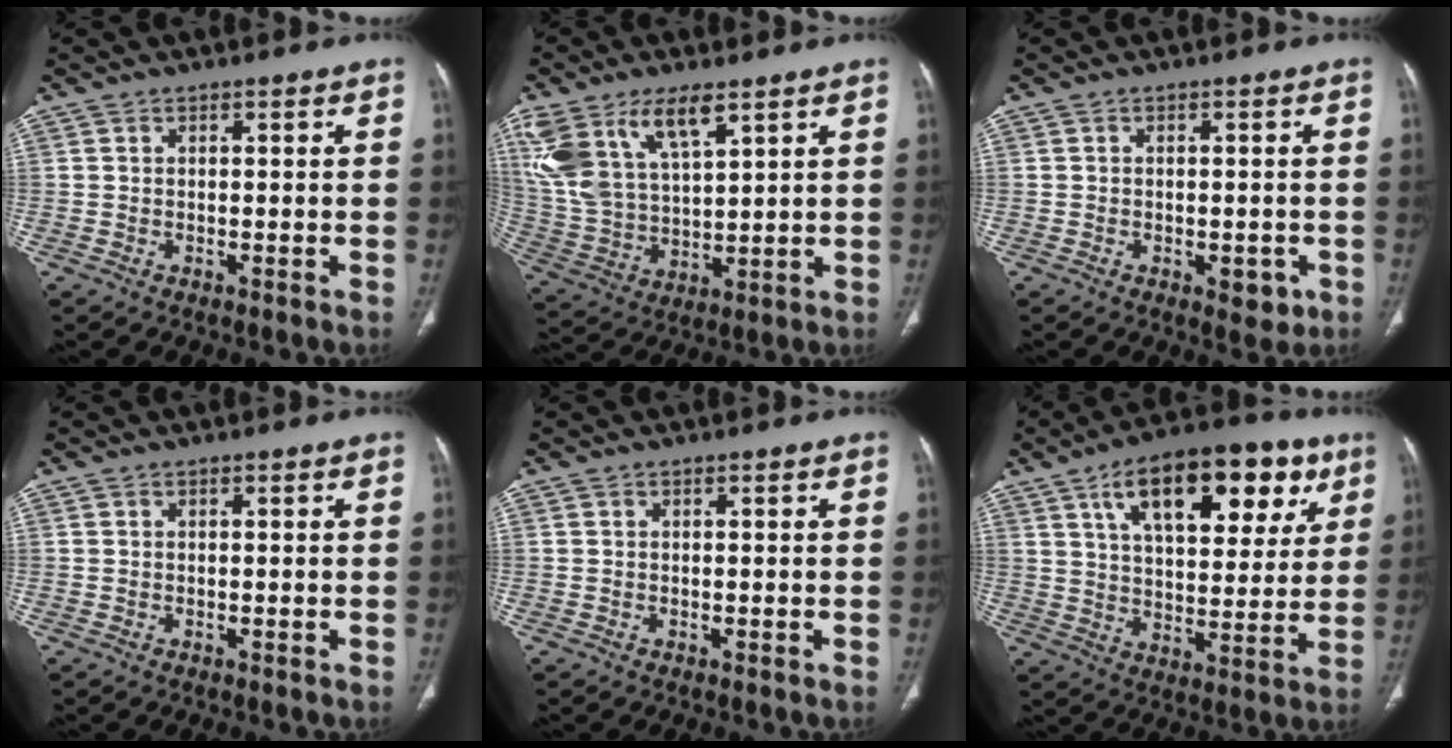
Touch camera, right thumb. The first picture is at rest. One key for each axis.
{"total": 16.1, "fx": 8.8, "fy": 7.2, "fz": 11.4, "tx": -0.228, "ty": -0.022, "tz": 0.183}
{"total": 3.7, "fx": -1.4, "fy": 2.1, "fz": 2.7, "tx": -0.018, "ty": 0.001, "tz": -0.011}
{"total": 0.0}
{"total": 0.0}
{"total": 22.3, "fx": 10.5, "fy": 10.8, "fz": 16.5, "tx": -0.208, "ty": -0.010, "tz": 0.165}